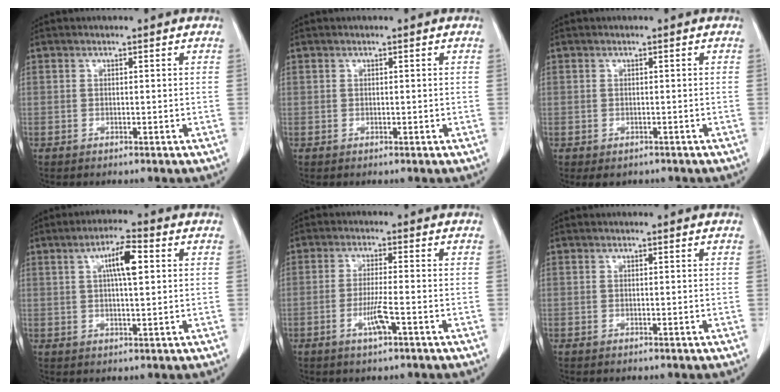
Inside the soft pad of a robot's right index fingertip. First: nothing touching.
{"total": 0.0}
{"total": 2.0, "force": [-1.2, 1.6, 0.6], "torque": [-0.005, 0.001, -0.009]}
{"total": 6.1, "force": [1.8, 1.0, 5.8], "torque": [-0.102, 0.010, 0.029]}
{"total": 4.1, "force": [-1.7, 0.0, 3.7], "torque": [-0.075, -0.006, -0.034]}
{"total": 0.0}